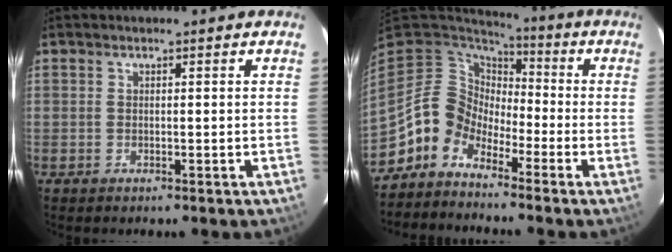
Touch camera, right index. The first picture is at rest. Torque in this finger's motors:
{"motor_torque": [0.64, -0.63, -0.04, -0.10]}